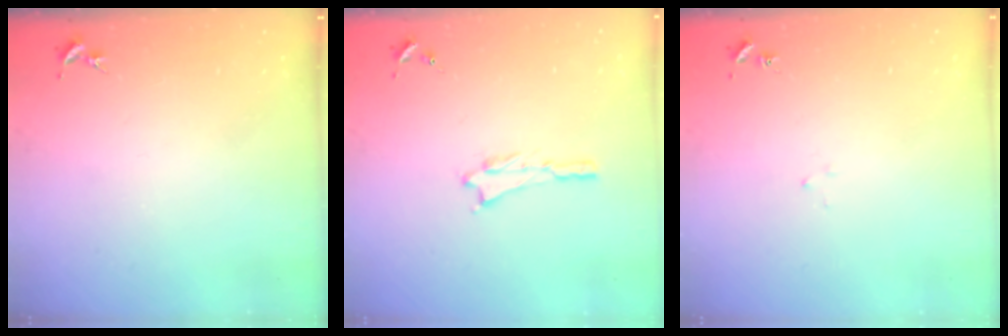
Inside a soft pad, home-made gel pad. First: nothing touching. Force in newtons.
{"total": 0.7, "press": 0.7, "slide": 0.1}
{"total": 1.8, "press": 1.8, "slide": 0.1}